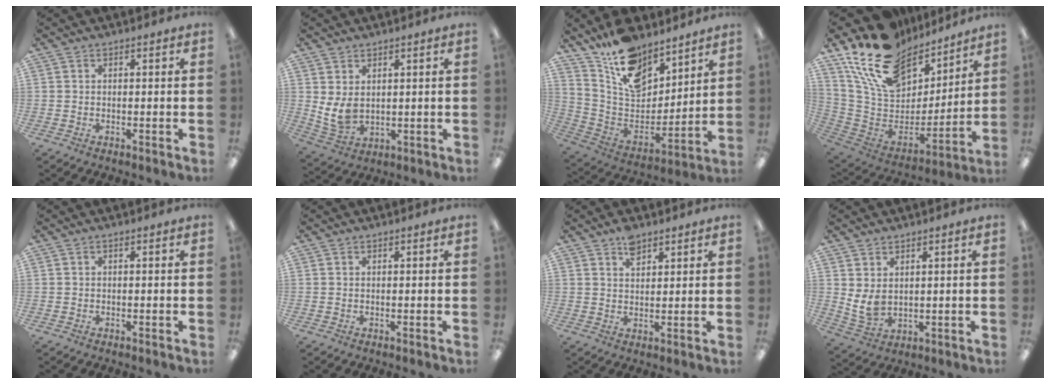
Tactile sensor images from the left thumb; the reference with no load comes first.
{"total": 6.2, "force": [1.9, 4.3, 4.0], "torque": [-0.088, -0.014, 0.038]}
{"total": 15.7, "force": [12.2, 8.0, 5.9], "torque": [-0.119, -0.083, 0.227]}
{"total": 21.4, "force": [14.6, 12.2, 9.6], "torque": [-0.182, -0.089, 0.275]}
{"total": 0.0}
{"total": 0.0}
{"total": 4.3, "force": [3.1, 2.1, 2.1], "torque": [-0.031, -0.011, 0.055]}
{"total": 5.3, "force": [2.2, 3.5, 3.4], "torque": [-0.078, -0.021, 0.040]}